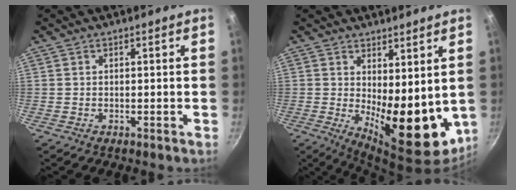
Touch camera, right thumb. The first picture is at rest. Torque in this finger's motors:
{"motor_torque": [-0.78, 1.38, 1.62, 0.22, 0.16]}